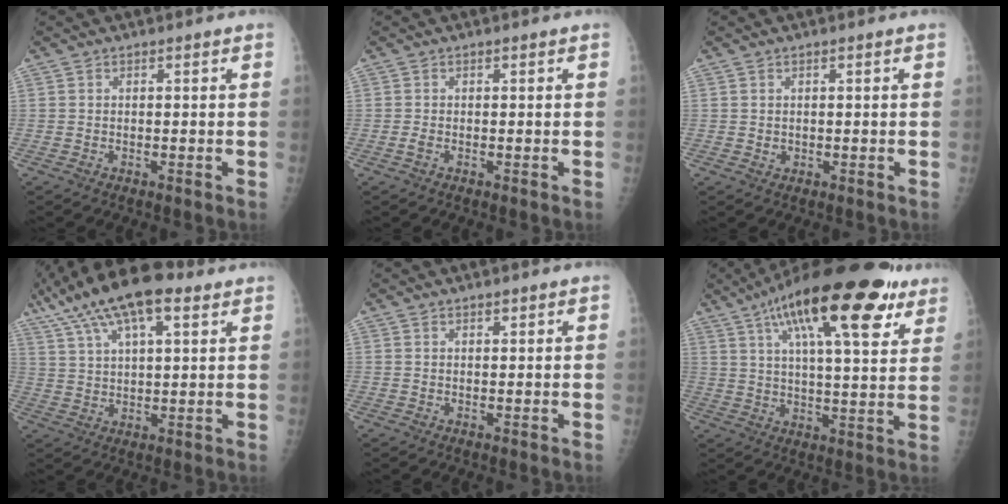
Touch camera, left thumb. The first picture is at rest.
{"total": 0.7, "force": [-0.2, 0.3, 0.6], "torque": [-0.013, -0.003, -0.005]}
{"total": 0.9, "force": [0.1, 0.8, 0.4], "torque": [-0.001, 0.000, 0.006]}
{"total": 18.4, "force": [10.6, 7.2, 13.2], "torque": [-0.234, 0.015, 0.185]}
{"total": 1.0, "force": [0.8, 0.4, 0.5], "torque": [-0.003, -0.004, 0.012]}
{"total": 24.1, "force": [13.3, 7.4, 18.6], "torque": [-0.273, -0.016, 0.202]}